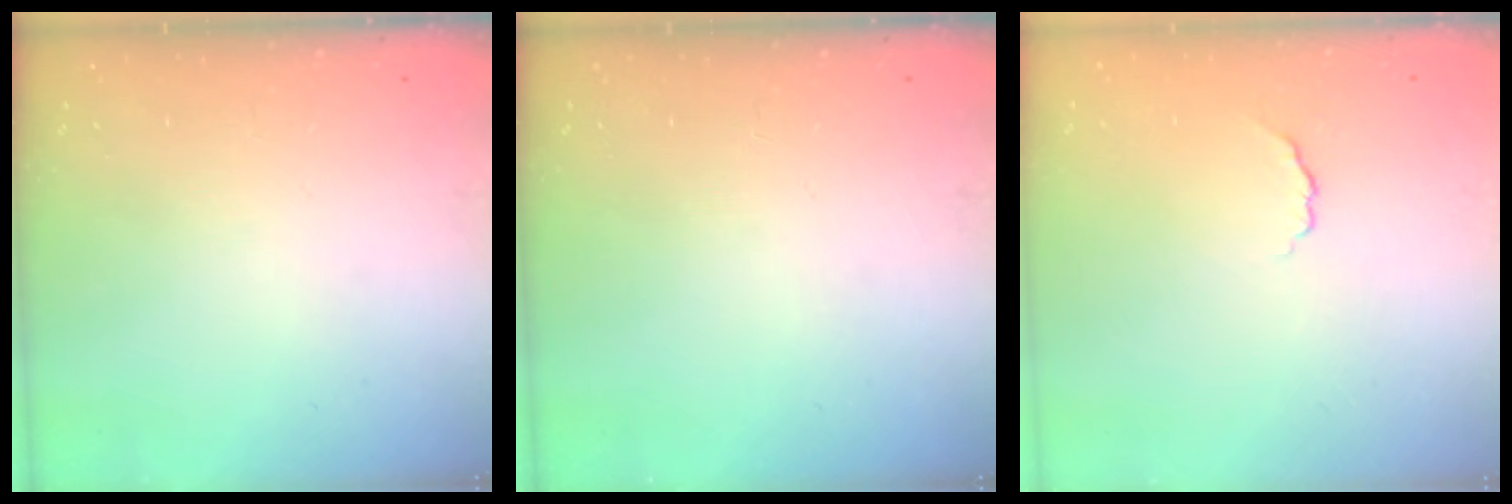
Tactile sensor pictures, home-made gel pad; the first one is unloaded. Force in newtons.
{"total": 0.0}
{"total": 3.4, "press": 3.3, "slide": 0.8}